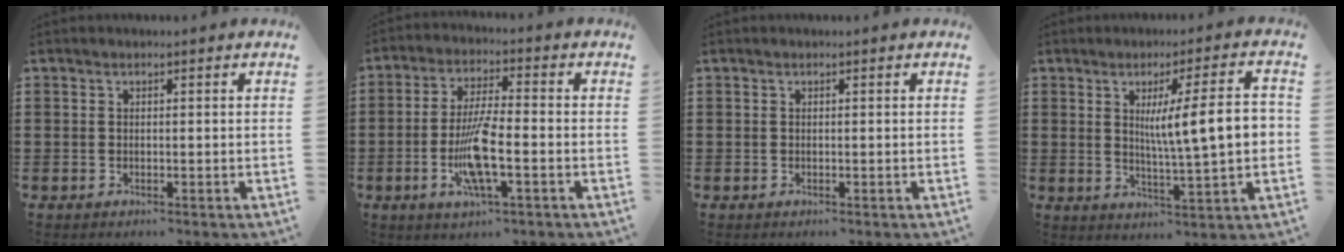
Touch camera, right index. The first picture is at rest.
{"total": 8.4, "force": [-2.3, 1.5, 7.9], "torque": [-0.163, -0.013, -0.046]}
{"total": 0.0}
{"total": 9.9, "force": [1.4, 1.4, 9.7], "torque": [-0.161, -0.002, 0.015]}